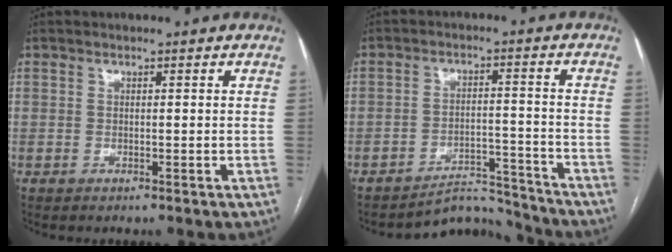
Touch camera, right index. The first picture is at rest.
{"total": 6.6, "force": [-6.5, 1.0, -1.1], "torque": [0.025, 0.035, -0.099]}